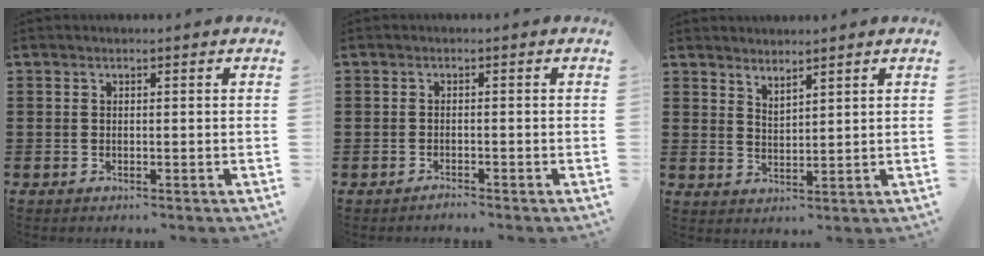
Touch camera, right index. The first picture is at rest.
{"total": 0.9, "force": [-0.9, -0.1, 0.2], "torque": [-0.006, -0.001, -0.018]}
{"total": 2.4, "force": [2.3, -0.2, -0.4], "torque": [0.001, -0.002, 0.047]}